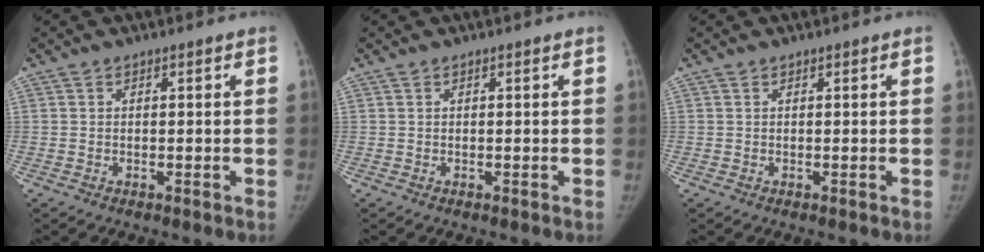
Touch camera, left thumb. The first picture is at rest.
{"total": 0.0}
{"total": 0.0}